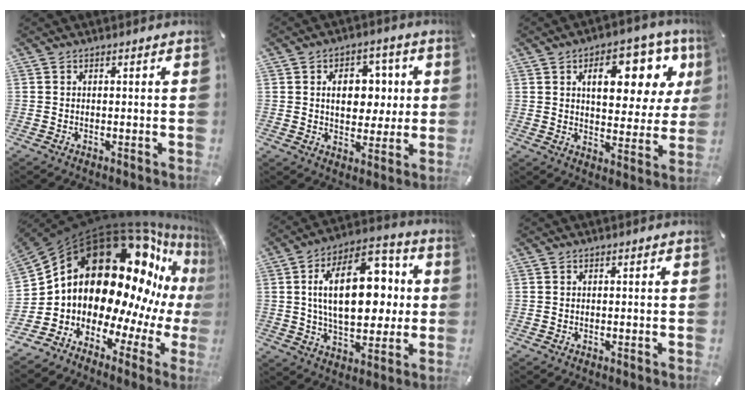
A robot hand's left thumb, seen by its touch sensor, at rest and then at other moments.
{"total": 10.6, "force": [1.9, 8.0, 6.8], "torque": [-0.092, -0.001, 0.029]}
{"total": 16.0, "force": [7.0, 8.9, 11.3], "torque": [-0.146, -0.028, 0.110]}
{"total": 24.9, "force": [9.5, 16.0, 16.5], "torque": [-0.235, -0.142, 0.205]}
{"total": 22.8, "force": [3.1, 13.0, 18.5], "torque": [-0.309, 0.005, 0.046]}
{"total": 0.0}